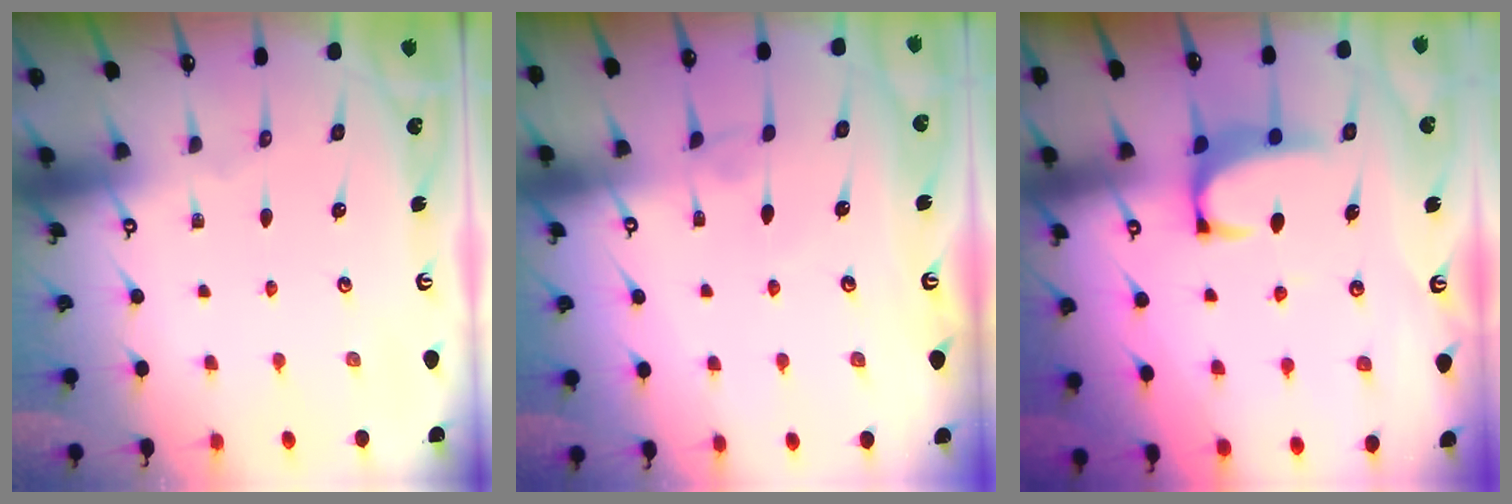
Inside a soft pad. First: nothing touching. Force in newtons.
{"total": 2.9, "press": 2.9, "slide": 0.3}
{"total": 2.0, "press": 1.9, "slide": 0.6}